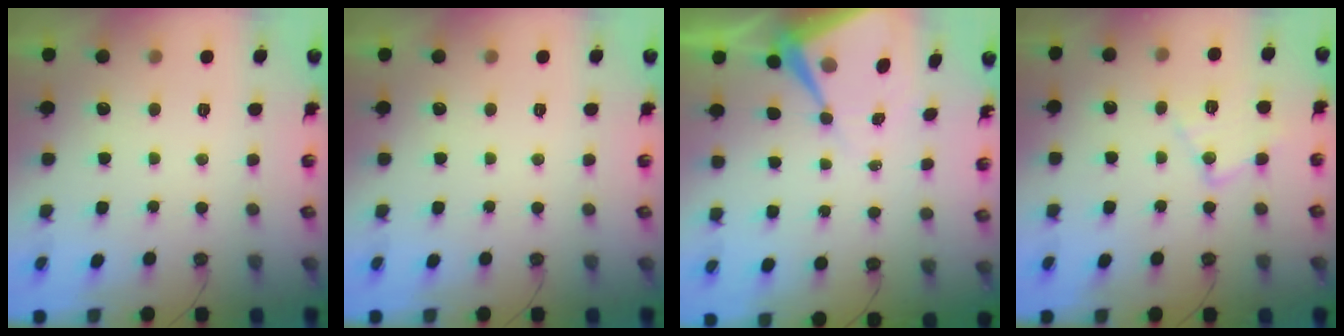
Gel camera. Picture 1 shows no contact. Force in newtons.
{"total": 0.0}
{"total": 8.8, "press": 8.7, "slide": 0.9}
{"total": 11.4, "press": 11.4, "slide": 0.6}